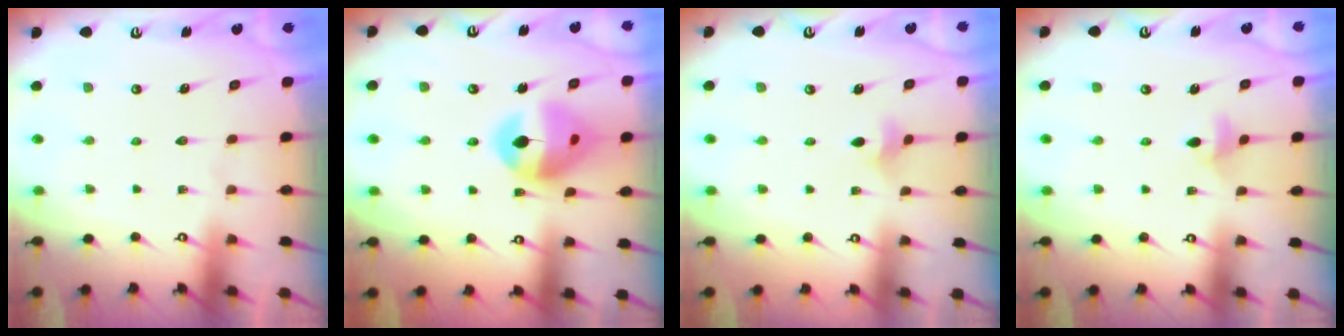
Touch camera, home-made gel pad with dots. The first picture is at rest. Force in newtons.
{"total": 16.3, "press": 16.2, "slide": 2.0}
{"total": 2.9, "press": 2.8, "slide": 0.7}
{"total": 4.3, "press": 4.2, "slide": 0.9}